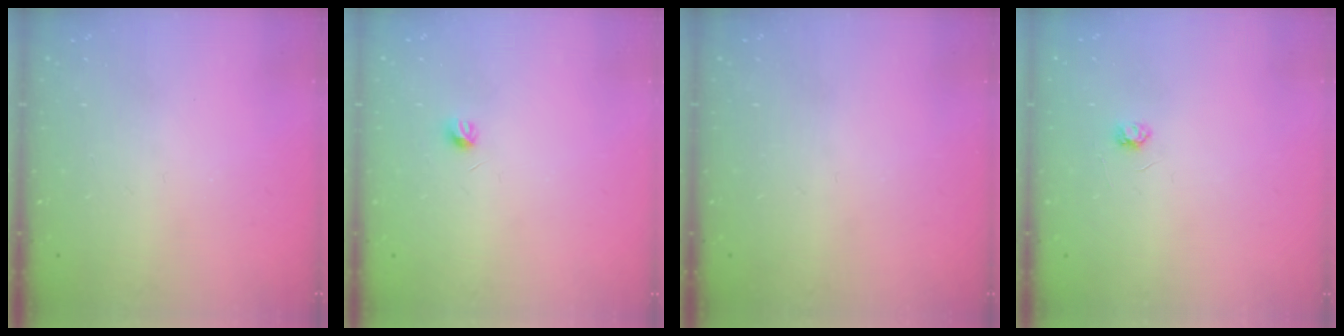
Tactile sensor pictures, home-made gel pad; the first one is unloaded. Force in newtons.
{"total": 3.3, "press": 3.2, "slide": 0.6}
{"total": 0.0}
{"total": 2.6, "press": 2.6, "slide": 0.3}